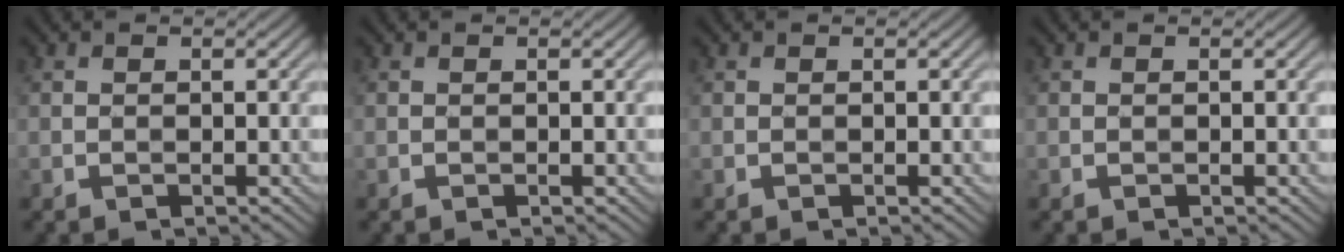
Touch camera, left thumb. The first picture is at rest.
{"total": 0.0}
{"total": 0.0}
{"total": 0.0}